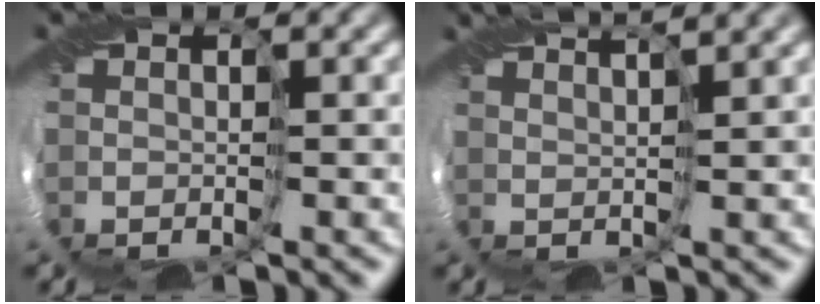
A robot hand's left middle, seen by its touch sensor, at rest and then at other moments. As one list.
[{"total": 4.7, "force": [3.9, 0.7, 2.6], "torque": [-0.037, 0.023, 0.037]}]